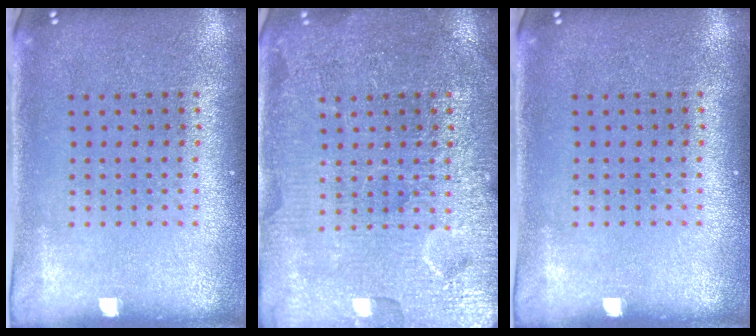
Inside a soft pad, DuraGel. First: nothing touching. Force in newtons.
{"total": 4.0, "press": 4.0, "slide": 0.4}
{"total": 0.0}